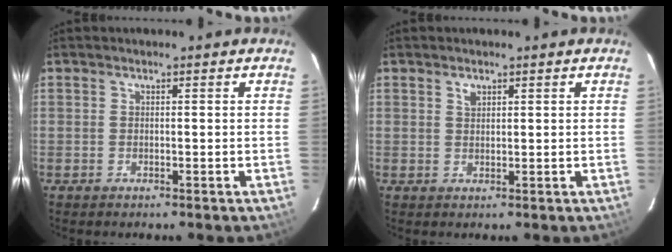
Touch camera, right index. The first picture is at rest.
{"total": 1.4, "force": [0.8, 0.9, 0.7], "torque": [-0.011, 0.004, 0.015]}